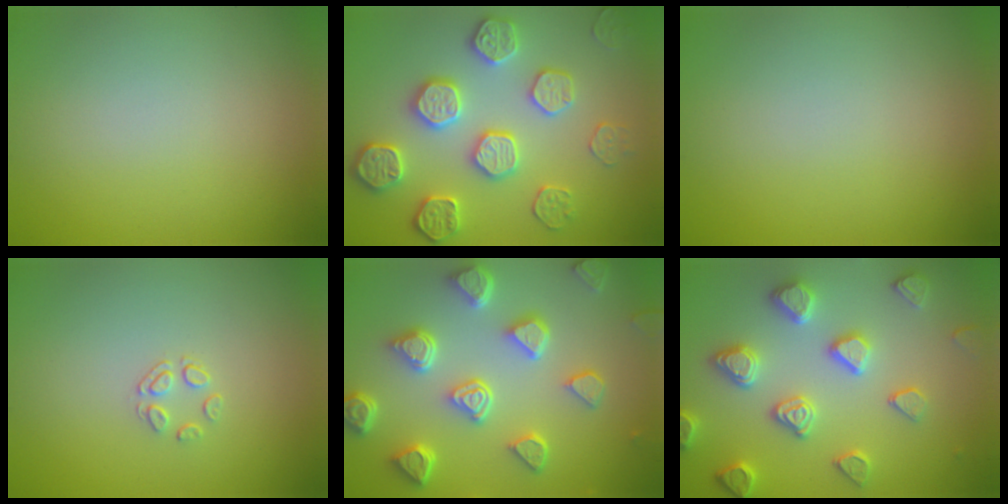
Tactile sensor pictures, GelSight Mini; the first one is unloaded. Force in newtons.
{"total": 4.7, "press": 4.7, "slide": 0.6}
{"total": 0.0}
{"total": 1.4, "press": 0.6, "slide": 1.2}
{"total": 6.6, "press": 5.2, "slide": 3.9}
{"total": 4.6, "press": 4.4, "slide": 1.3}